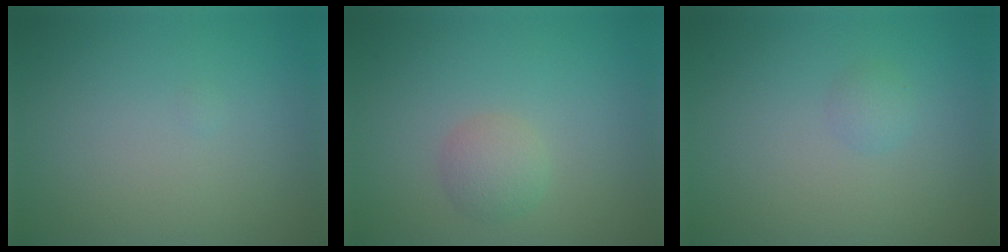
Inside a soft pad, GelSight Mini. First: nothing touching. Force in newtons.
{"total": 1.9, "press": 1.9, "slide": 0.1}
{"total": 1.0, "press": 1.0, "slide": 0.1}